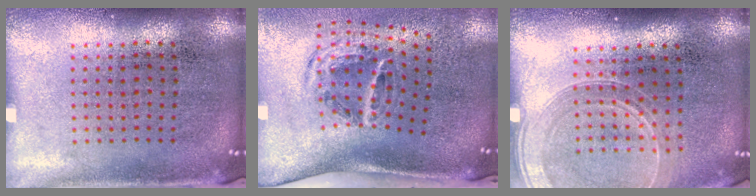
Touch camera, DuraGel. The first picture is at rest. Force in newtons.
{"total": 2.0, "press": 1.2, "slide": 1.5}
{"total": 1.6, "press": 1.5, "slide": 0.7}